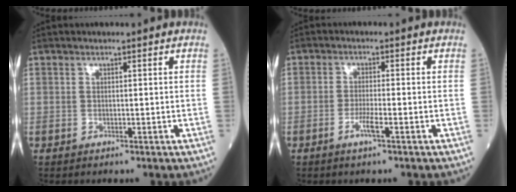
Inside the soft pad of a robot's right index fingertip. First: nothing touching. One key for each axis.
{"total": 2.9, "fx": -1.4, "fy": 0.1, "fz": 2.5, "tx": -0.052, "ty": -0.003, "tz": -0.030}